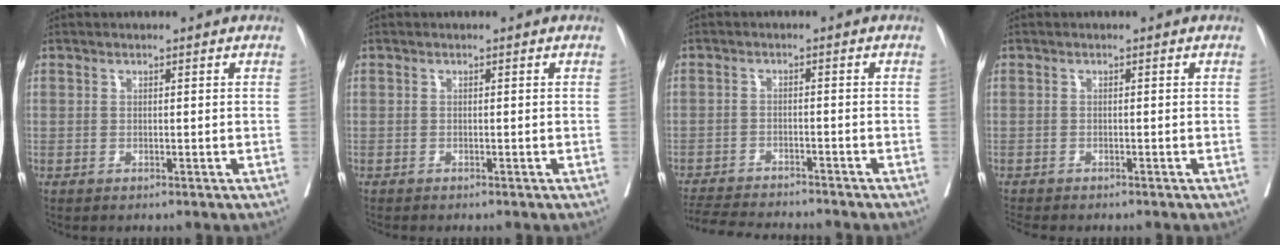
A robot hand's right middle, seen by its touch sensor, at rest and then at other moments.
{"total": 1.0, "force": [-0.9, -0.2, 0.4], "torque": [0.000, 0.001, -0.012]}
{"total": 11.5, "force": [-10.7, 0.7, 4.1], "torque": [-0.060, -0.014, -0.156]}
{"total": 3.4, "force": [-3.2, 0.3, 1.3], "torque": [-0.017, -0.009, -0.047]}